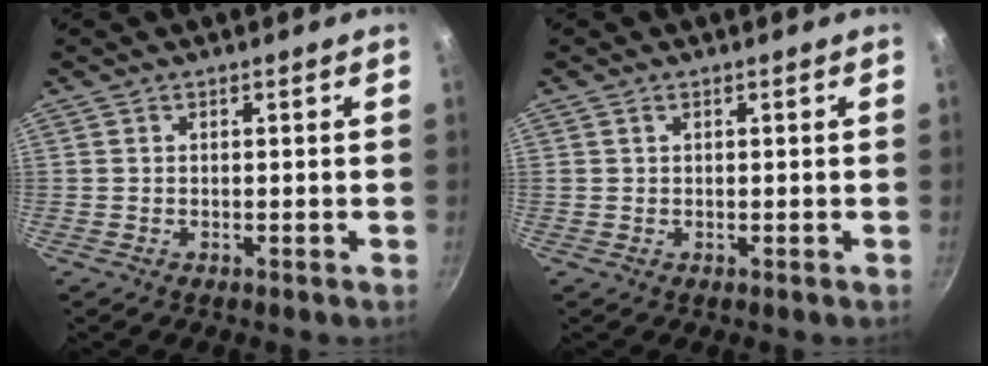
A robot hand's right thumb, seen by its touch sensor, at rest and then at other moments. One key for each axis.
{"total": 0.7, "fx": 0.4, "fy": 0.5, "fz": 0.4, "tx": -0.006, "ty": 0.002, "tz": 0.007}